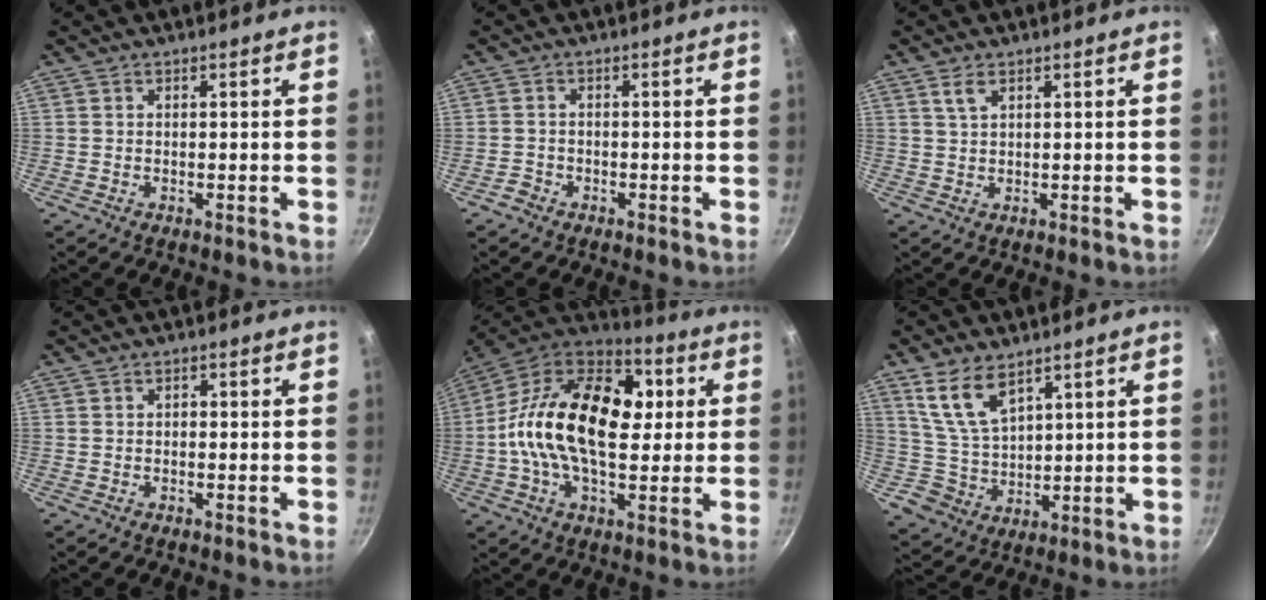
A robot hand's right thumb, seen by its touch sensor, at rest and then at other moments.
{"total": 1.8, "force": [-1.4, 1.1, 0.3], "torque": [-0.006, 0.017, -0.024]}
{"total": 2.3, "force": [1.3, 1.2, 1.5], "torque": [-0.025, -0.004, 0.029]}
{"total": 0.8, "force": [-0.2, 0.6, 0.5], "torque": [-0.007, 0.005, -0.003]}
{"total": 25.2, "force": [2.0, 15.2, 20.0], "torque": [-0.325, 0.029, 0.009]}
{"total": 9.6, "force": [5.5, 5.8, 5.3], "torque": [-0.078, -0.030, 0.123]}